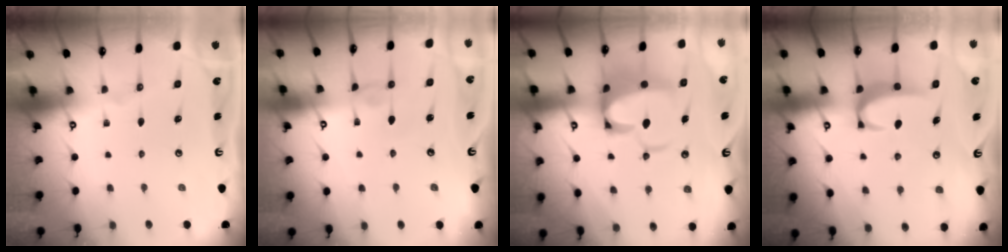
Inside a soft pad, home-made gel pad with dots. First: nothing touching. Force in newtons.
{"total": 1.0, "press": 1.0, "slide": 0.2}
{"total": 10.5, "press": 10.4, "slide": 1.6}
{"total": 2.7, "press": 2.7, "slide": 0.5}